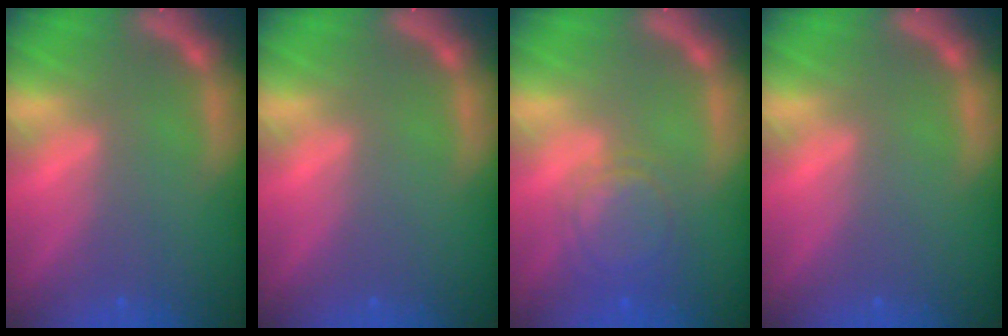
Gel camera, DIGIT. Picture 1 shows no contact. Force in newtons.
{"total": 0.0}
{"total": 5.1}
{"total": 0.0}